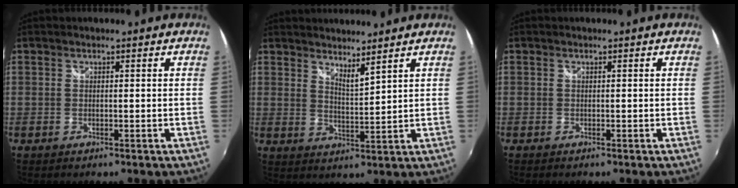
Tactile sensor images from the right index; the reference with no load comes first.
{"total": 4.4, "force": [3.9, 0.0, 1.9], "torque": [-0.029, -0.006, 0.059]}
{"total": 0.0}